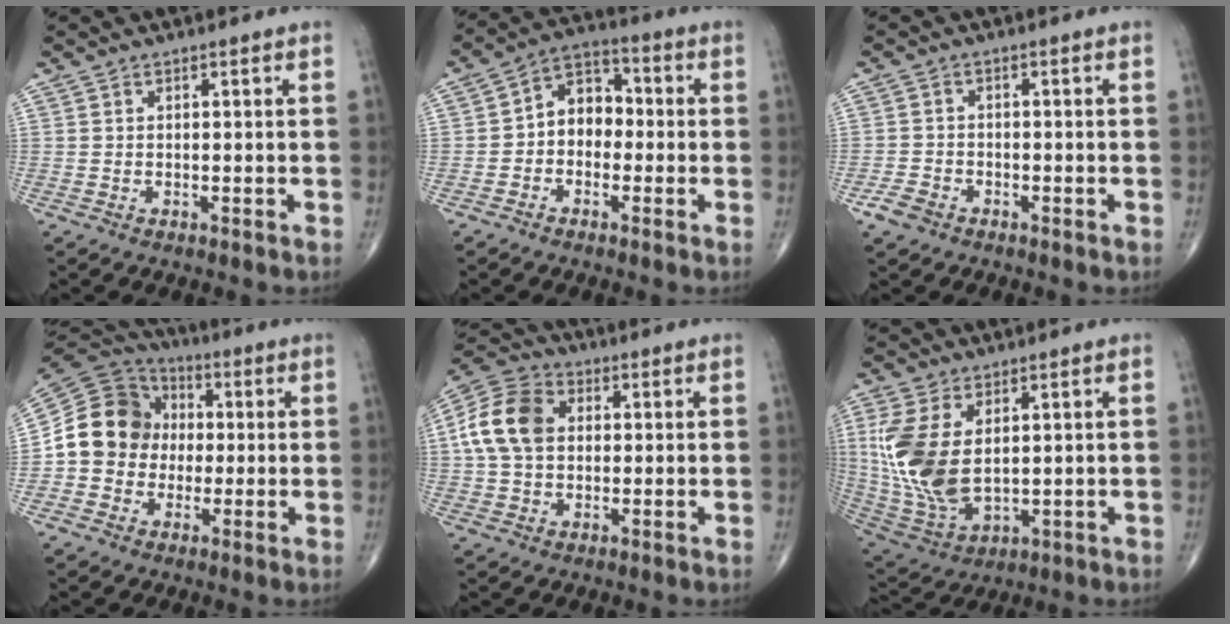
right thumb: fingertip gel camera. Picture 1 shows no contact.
{"total": 7.8, "force": [-0.9, 6.0, 4.9], "torque": [-0.048, 0.034, -0.033]}
{"total": 3.4, "force": [-2.1, 2.2, 1.4], "torque": [-0.027, 0.008, -0.038]}
{"total": 13.9, "force": [-0.5, 12.5, 6.0], "torque": [-0.090, 0.033, -0.016]}
{"total": 12.3, "force": [1.6, 9.0, 8.3], "torque": [-0.154, 0.023, 0.021]}
{"total": 15.0, "force": [2.8, 8.4, 12.0], "torque": [-0.263, -0.014, 0.073]}